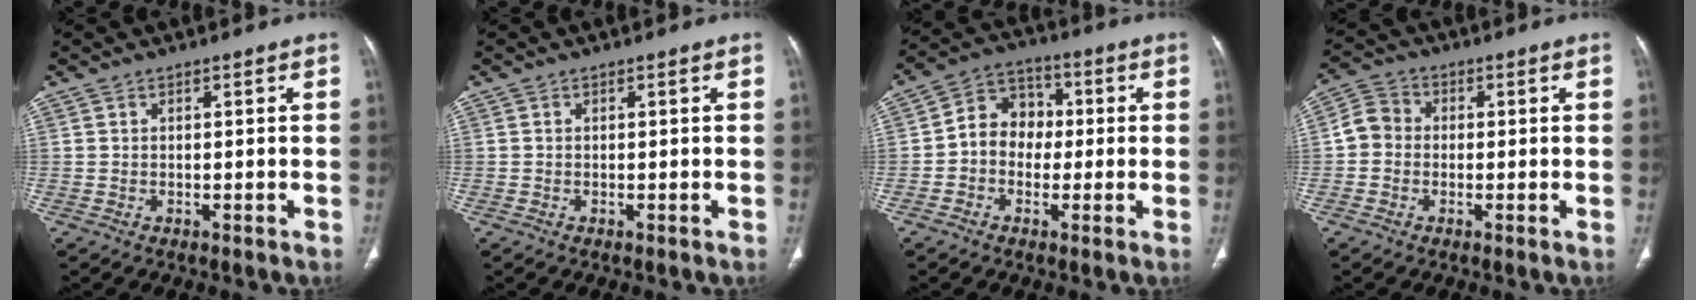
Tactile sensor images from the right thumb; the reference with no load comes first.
{"total": 0.0}
{"total": 8.9, "force": [-0.4, 7.5, 4.8], "torque": [-0.047, 0.032, -0.023]}
{"total": 5.1, "force": [-0.5, 4.6, 2.2], "torque": [-0.029, 0.016, -0.021]}